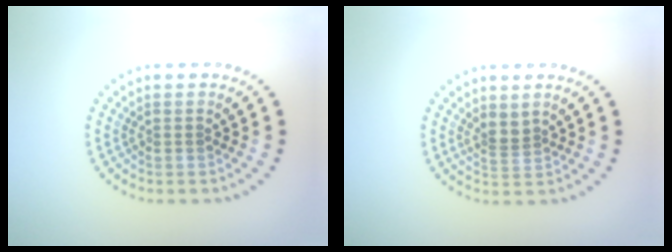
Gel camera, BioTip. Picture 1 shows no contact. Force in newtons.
{"total": 1.3, "press": 0.8, "slide": 1.1}